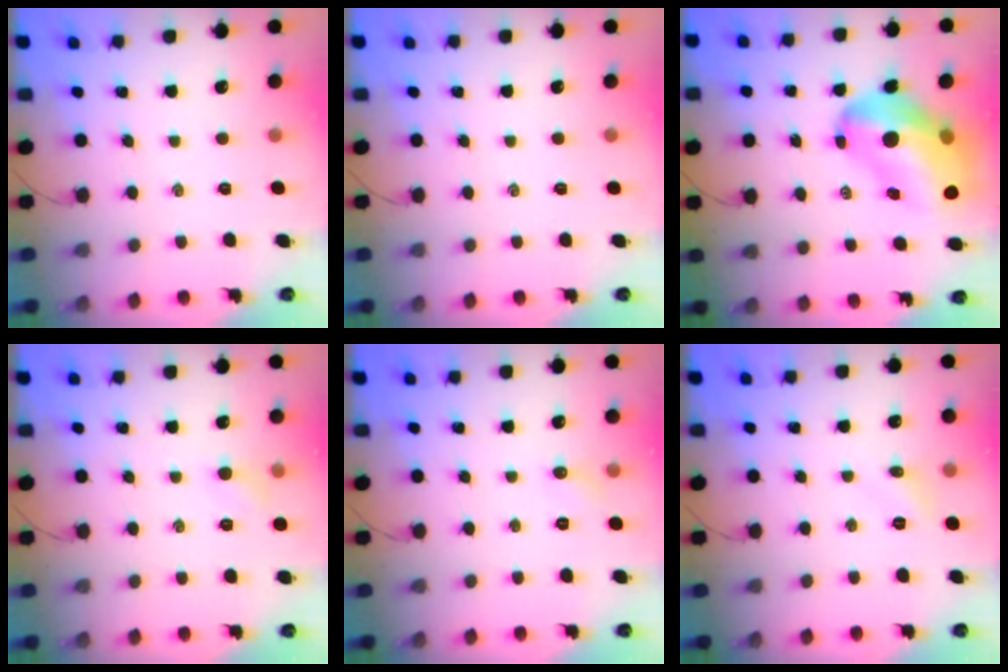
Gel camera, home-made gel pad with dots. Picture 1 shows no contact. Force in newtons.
{"total": 0.0}
{"total": 19.5, "press": 18.6, "slide": 5.7}
{"total": 4.7, "press": 4.5, "slide": 1.4}
{"total": 3.9, "press": 3.7, "slide": 1.3}
{"total": 4.7, "press": 4.4, "slide": 1.6}